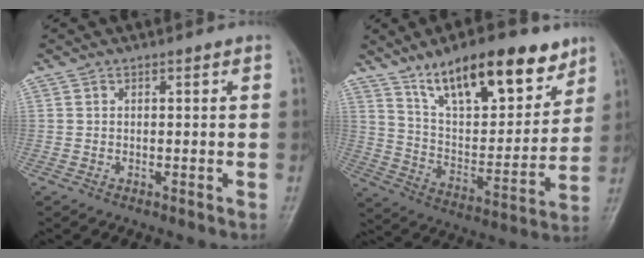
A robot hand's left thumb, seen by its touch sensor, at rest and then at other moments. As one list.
[{"total": 21.1, "force": [13.8, 8.2, 13.7], "torque": [-0.171, -0.060, 0.237]}]